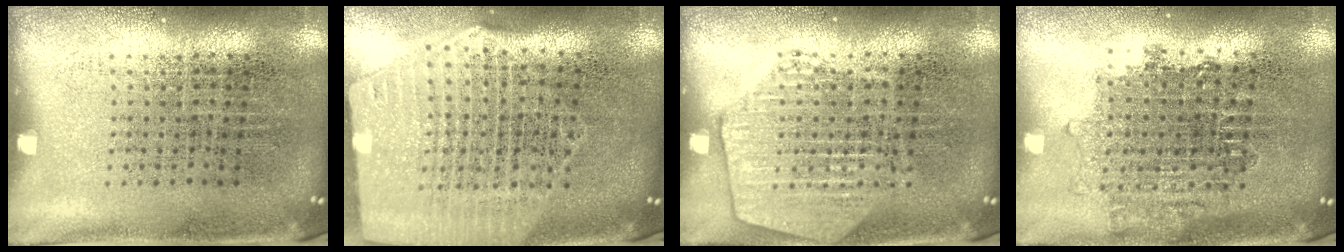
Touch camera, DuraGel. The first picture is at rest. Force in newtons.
{"total": 2.7, "press": 2.3, "slide": 1.4}
{"total": 2.6, "press": 2.6, "slide": 0.3}
{"total": 1.6, "press": 1.3, "slide": 0.9}